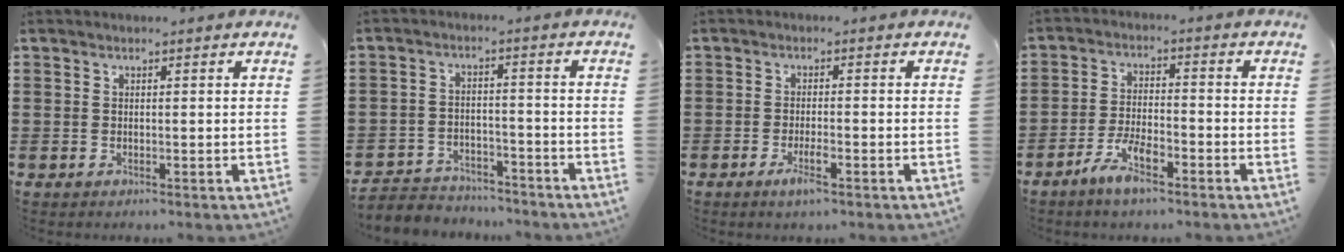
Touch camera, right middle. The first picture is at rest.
{"total": 4.0, "force": [-3.9, 1.1, 0.0], "torque": [-0.015, 0.002, -0.086]}
{"total": 3.2, "force": [-1.7, 0.6, 2.7], "torque": [-0.049, -0.003, -0.031]}
{"total": 5.6, "force": [-3.9, 1.6, 3.7], "torque": [-0.080, 0.005, -0.076]}